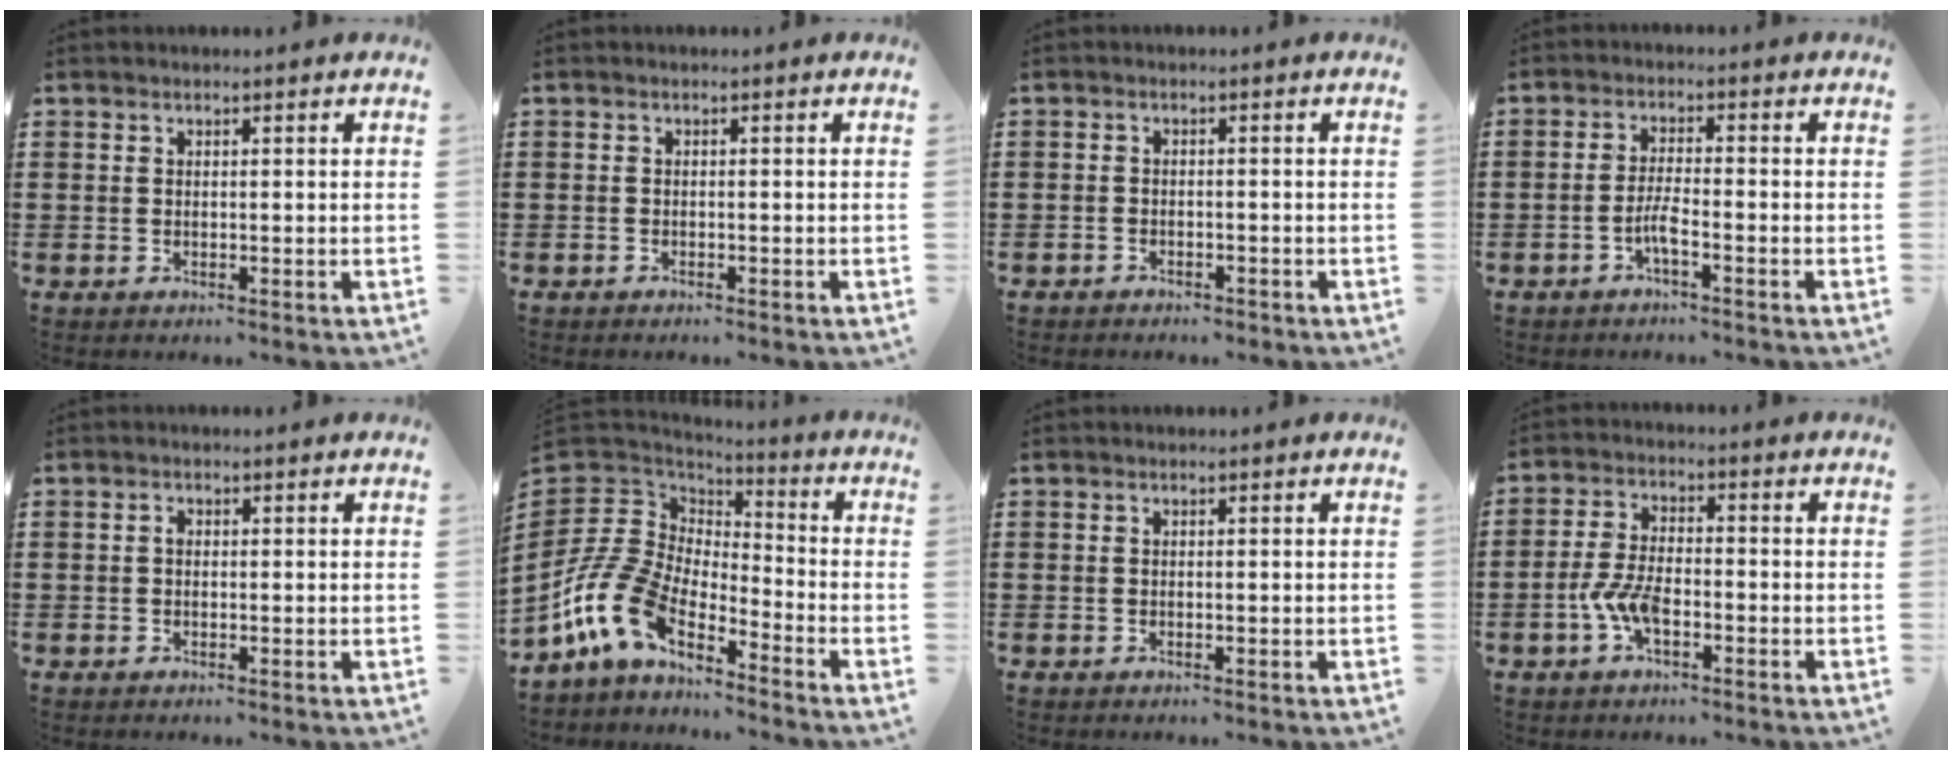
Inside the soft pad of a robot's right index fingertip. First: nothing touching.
{"total": 0.6, "force": [-0.5, 0.2, 0.1], "torque": [-0.004, -0.001, -0.011]}
{"total": 1.3, "force": [-1.2, 0.4, 0.1], "torque": [-0.006, 0.003, -0.027]}
{"total": 3.2, "force": [-1.8, 0.3, 2.7], "torque": [-0.070, -0.008, -0.038]}
{"total": 1.0, "force": [-0.1, 0.6, 0.7], "torque": [-0.016, 0.001, -0.003]}
{"total": 11.3, "force": [-7.4, 5.6, 6.5], "torque": [-0.188, -0.006, -0.160]}
{"total": 0.0}
{"total": 5.7, "force": [-2.4, 2.5, 4.6], "torque": [-0.112, -0.006, -0.049]}